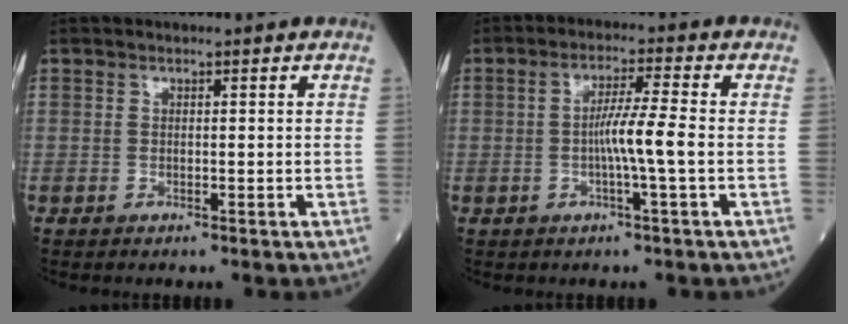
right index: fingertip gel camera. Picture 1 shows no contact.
{"total": 5.5, "force": [-0.8, -0.8, 5.4], "torque": [-0.097, 0.004, -0.018]}